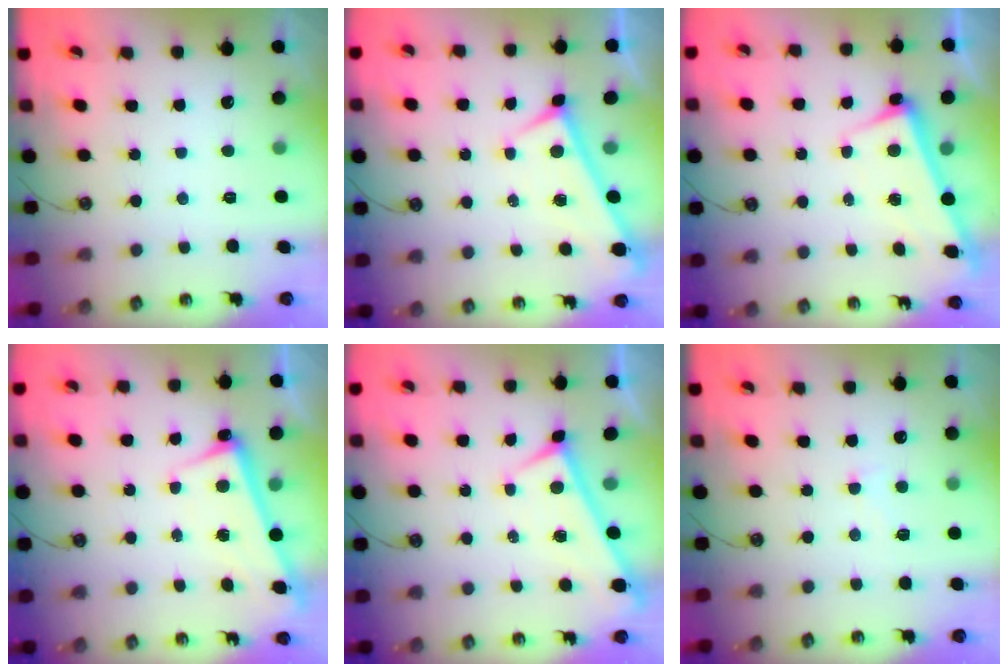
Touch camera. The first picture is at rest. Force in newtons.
{"total": 0.0}
{"total": 2.6, "press": 2.5, "slide": 0.6}
{"total": 2.6, "press": 2.5, "slide": 0.7}
{"total": 0.0}
{"total": 0.8, "press": 0.4, "slide": 0.6}